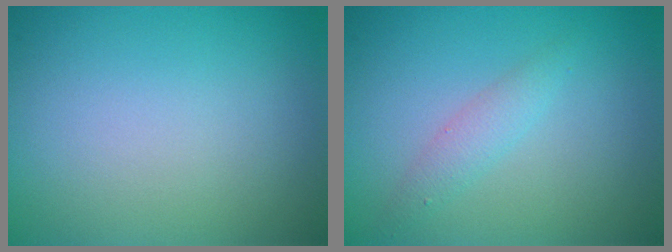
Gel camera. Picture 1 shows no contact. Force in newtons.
{"total": 1.6, "press": 1.6, "slide": 0.1}